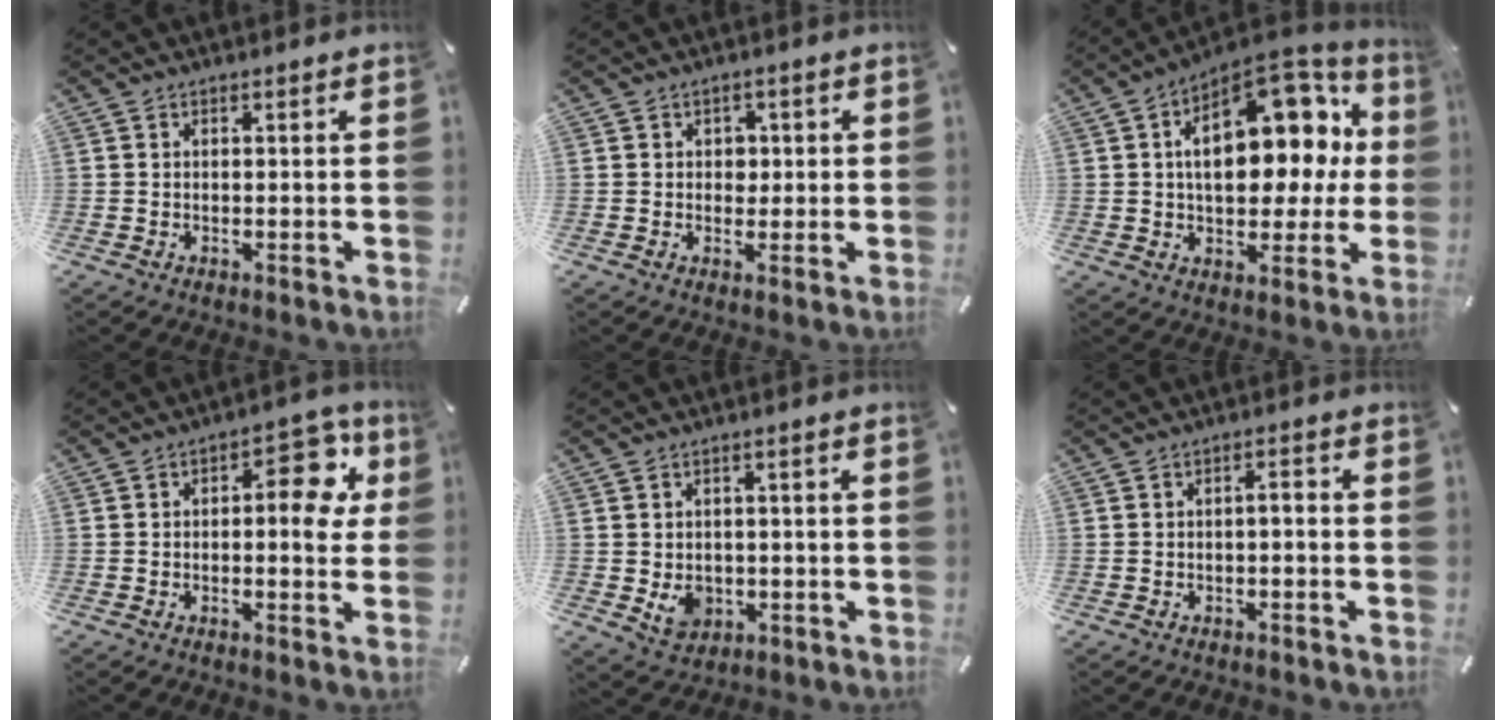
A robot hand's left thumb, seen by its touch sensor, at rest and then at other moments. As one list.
[{"total": 2.7, "force": [0.2, 2.4, 1.2], "torque": [-0.003, -0.003, -0.005]}, {"total": 21.2, "force": [5.9, 12.2, 16.3], "torque": [-0.231, -0.036, 0.098]}, {"total": 11.4, "force": [2.0, 5.8, 9.6], "torque": [-0.106, -0.015, 0.027]}, {"total": 5.5, "force": [-0.7, 4.7, 2.6], "torque": [-0.029, 0.001, -0.011]}, {"total": 2.2, "force": [-1.3, 0.7, 1.6], "torque": [-0.028, 0.009, -0.027]}]